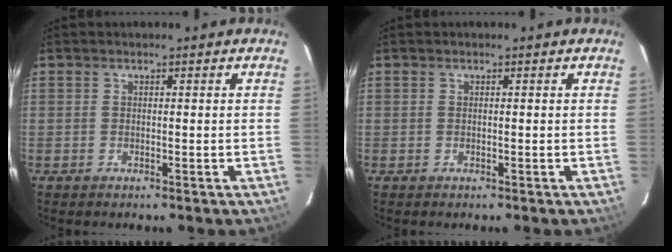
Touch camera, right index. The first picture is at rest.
{"total": 0.0}